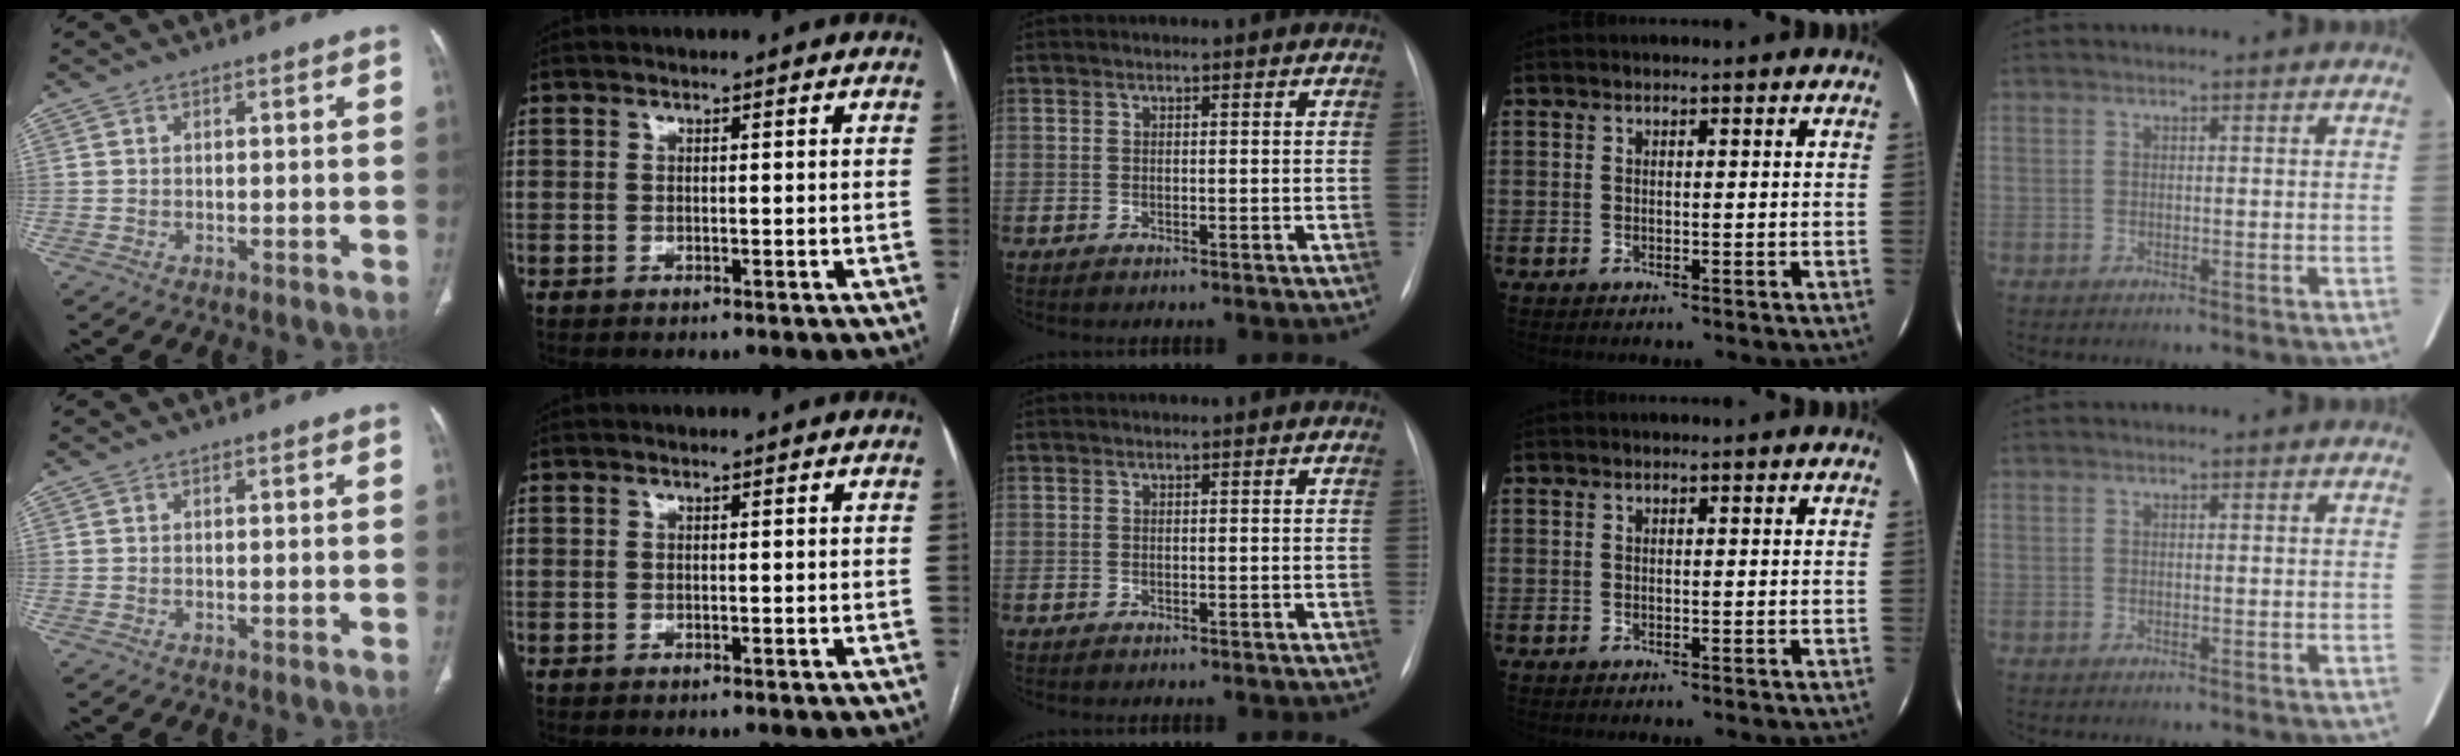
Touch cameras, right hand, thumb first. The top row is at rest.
{}